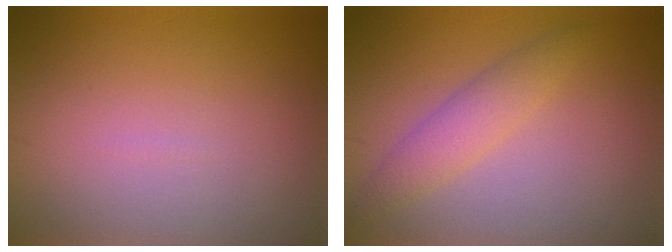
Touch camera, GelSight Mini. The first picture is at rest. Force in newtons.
{"total": 2.5, "press": 2.5, "slide": 0.1}